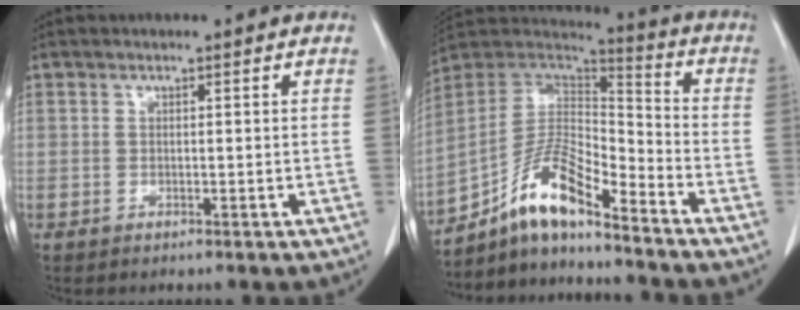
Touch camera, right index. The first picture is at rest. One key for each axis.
{"total": 12.7, "fx": -9.0, "fy": 2.5, "fz": 8.6, "tx": -0.161, "ty": 0.026, "tz": -0.163}